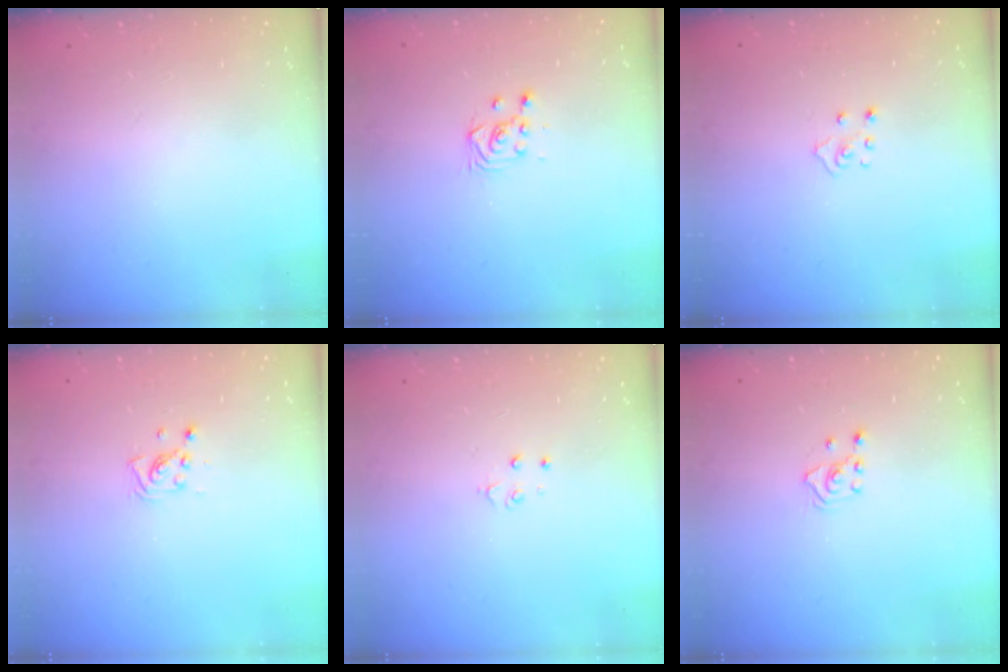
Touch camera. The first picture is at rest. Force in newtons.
{"total": 4.1, "press": 4.0, "slide": 1.0}
{"total": 2.7, "press": 2.7, "slide": 0.2}
{"total": 4.6, "press": 4.4, "slide": 1.4}
{"total": 2.8, "press": 2.8, "slide": 0.3}
{"total": 2.0, "press": 1.8, "slide": 0.9}